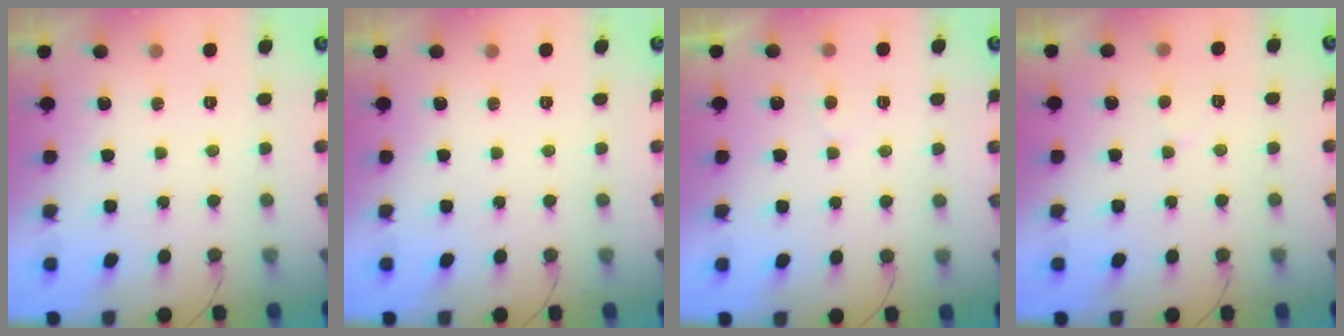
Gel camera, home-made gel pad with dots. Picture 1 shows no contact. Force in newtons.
{"total": 0.0}
{"total": 3.0, "press": 3.0, "slide": 0.3}
{"total": 3.9, "press": 3.9, "slide": 0.3}